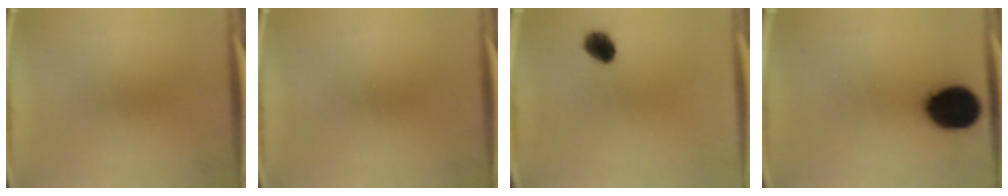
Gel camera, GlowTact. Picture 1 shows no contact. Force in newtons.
{"total": 0.0}
{"total": 5.5}
{"total": 15.5}